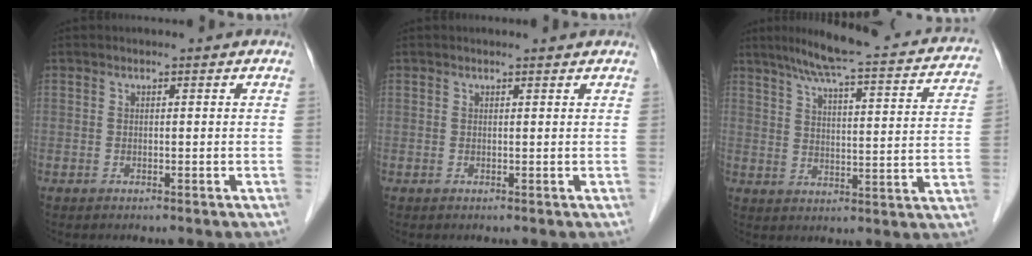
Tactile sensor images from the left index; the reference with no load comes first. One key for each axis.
{"total": 1.4, "fx": 1.3, "fy": -0.1, "fz": 0.3, "tx": -0.011, "ty": 0.002, "tz": 0.017}
{"total": 21.9, "fx": 18.4, "fy": 3.0, "fz": 11.6, "tx": -0.168, "ty": 0.006, "tz": 0.224}